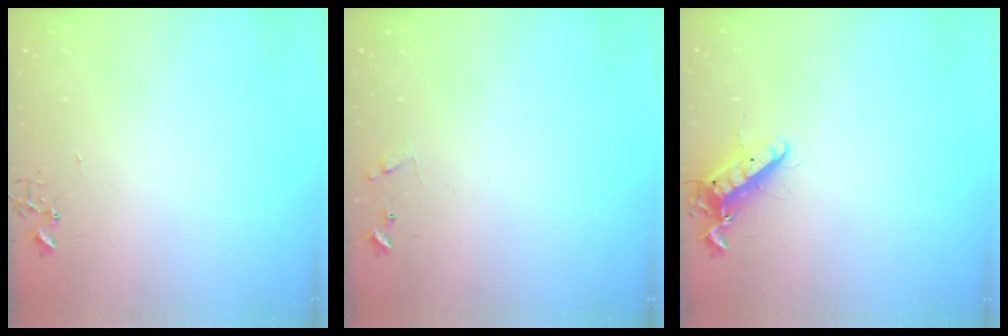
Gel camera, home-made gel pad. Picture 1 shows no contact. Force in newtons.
{"total": 7.7, "press": 7.7, "slide": 0.3}
{"total": 12.1, "press": 12.0, "slide": 1.4}